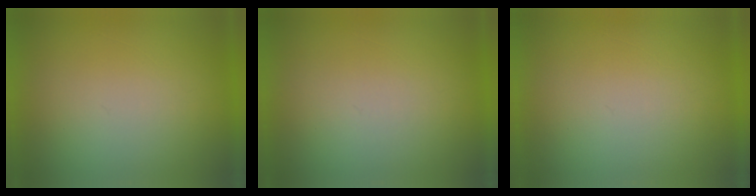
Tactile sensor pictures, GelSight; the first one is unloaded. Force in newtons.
{"total": 1.2}
{"total": 1.1}